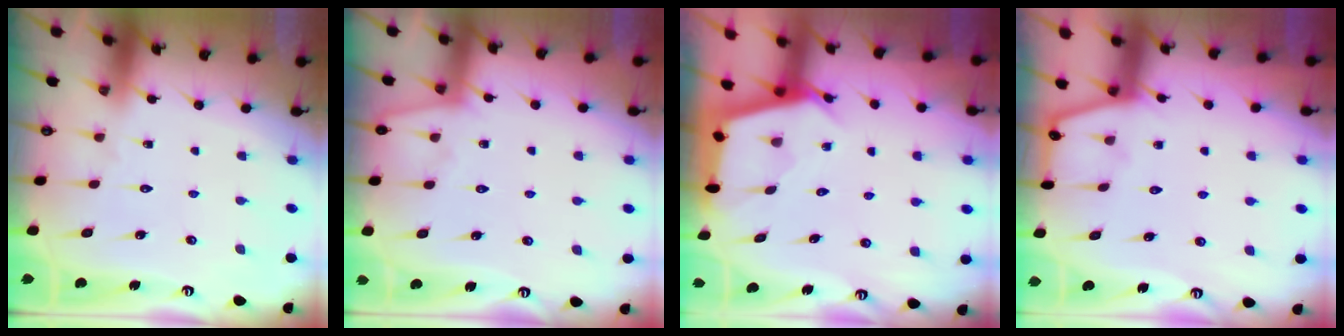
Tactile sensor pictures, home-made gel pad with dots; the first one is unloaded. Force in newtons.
{"total": 1.6, "press": 1.5, "slide": 0.3}
{"total": 2.9, "press": 2.8, "slide": 0.3}
{"total": 2.4, "press": 2.3, "slide": 0.5}